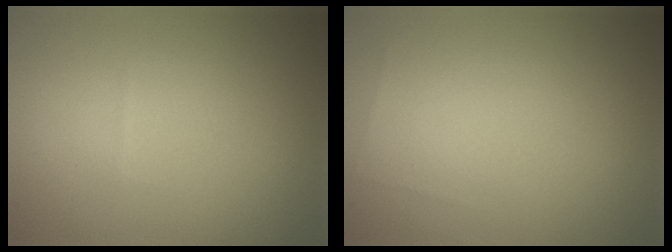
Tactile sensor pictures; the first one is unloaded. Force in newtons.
{"total": 0.0}